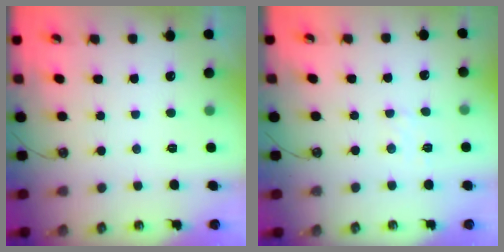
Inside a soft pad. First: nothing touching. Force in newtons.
{"total": 3.7, "press": 3.7, "slide": 0.5}